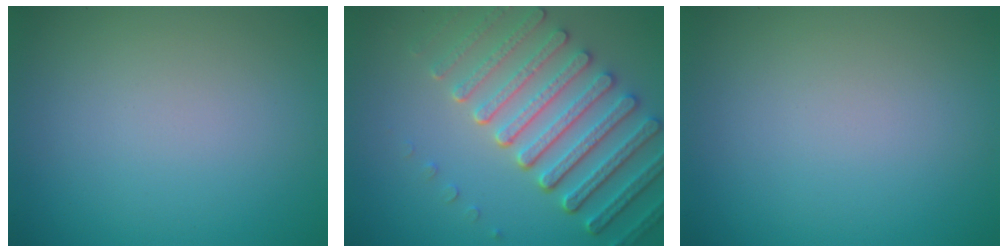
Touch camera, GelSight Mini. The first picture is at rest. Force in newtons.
{"total": 7.0, "press": 5.5, "slide": 4.4}
{"total": 0.0}